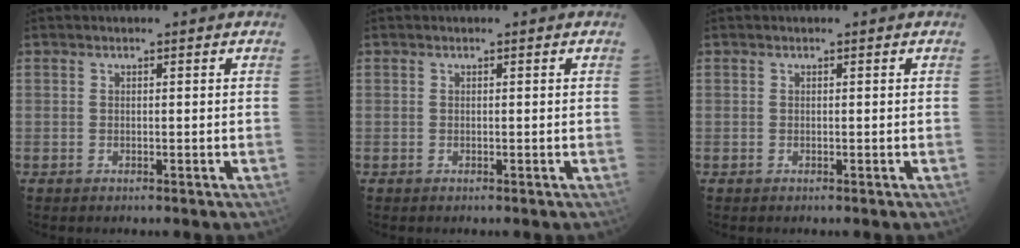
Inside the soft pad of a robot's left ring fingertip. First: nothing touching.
{"total": 0.0}
{"total": 0.0}